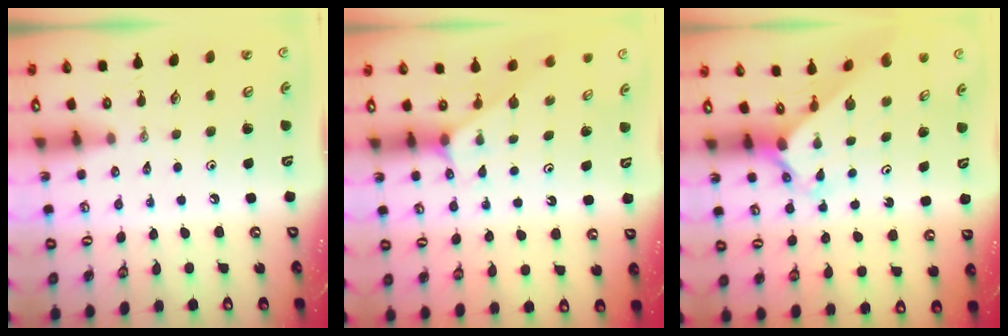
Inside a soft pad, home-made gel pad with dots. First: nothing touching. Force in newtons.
{"total": 2.1, "press": 2.1, "slide": 0.4}
{"total": 2.5, "press": 2.5, "slide": 0.3}